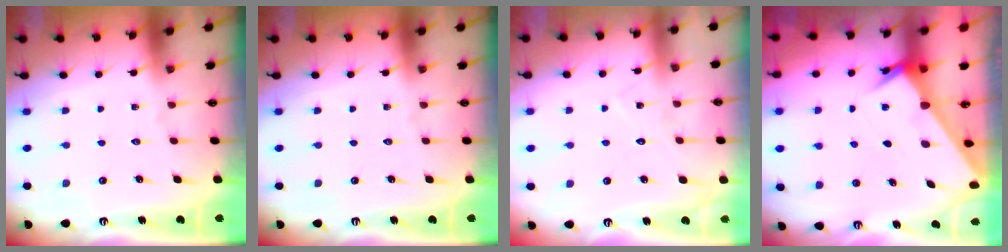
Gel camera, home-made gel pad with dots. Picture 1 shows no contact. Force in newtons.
{"total": 0.0}
{"total": 7.0, "press": 7.0, "slide": 0.1}
{"total": 3.0, "press": 3.0, "slide": 0.2}